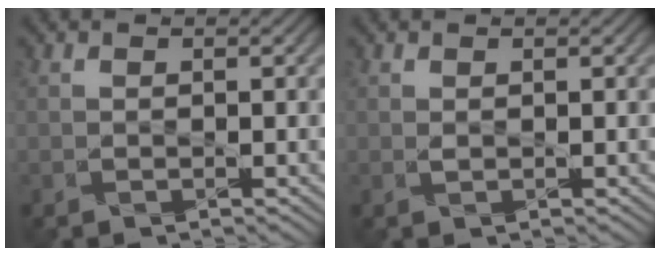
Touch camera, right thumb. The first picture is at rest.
{"total": 0.0}